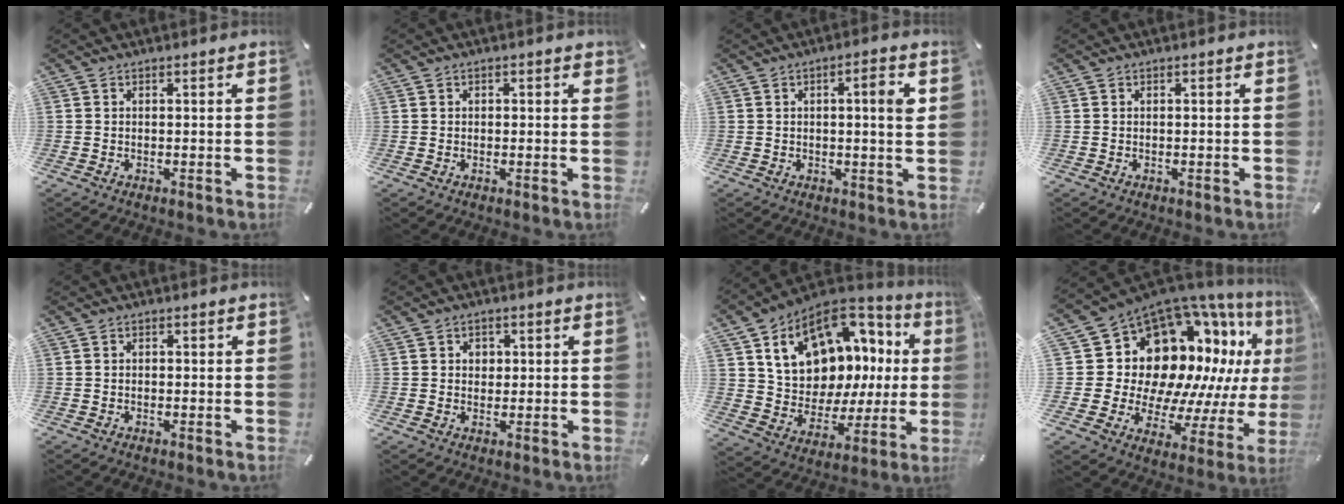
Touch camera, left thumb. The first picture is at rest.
{"total": 0.8, "force": [0.2, 0.6, 0.4], "torque": [0.000, 0.002, 0.000]}
{"total": 4.9, "force": [1.0, 0.5, 4.8], "torque": [-0.075, -0.006, 0.009]}
{"total": 0.0}
{"total": 0.6, "force": [-0.3, 0.4, 0.3], "torque": [-0.007, 0.001, -0.008]}
{"total": 2.8, "force": [0.1, 2.5, 1.1], "torque": [-0.009, 0.000, -0.004]}
{"total": 17.1, "force": [8.3, 12.0, 8.9], "torque": [-0.144, -0.062, 0.156]}
{"total": 18.8, "force": [8.3, 13.1, 10.6], "torque": [-0.168, -0.114, 0.174]}